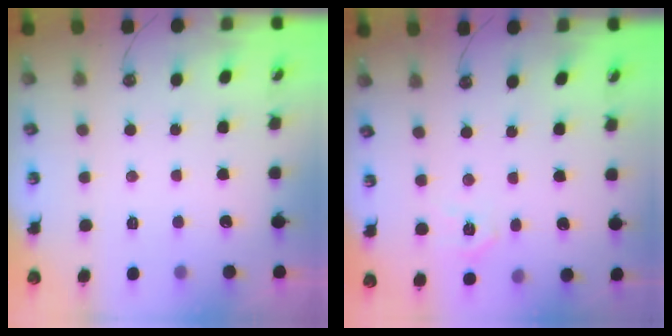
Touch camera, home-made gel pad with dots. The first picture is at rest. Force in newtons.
{"total": 5.0, "press": 4.9, "slide": 0.5}